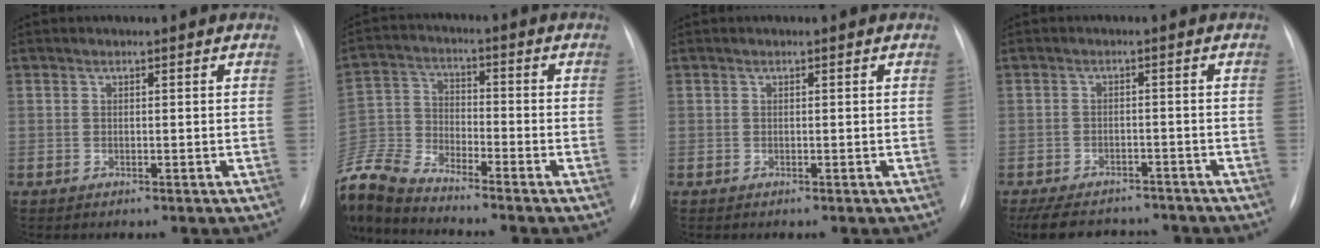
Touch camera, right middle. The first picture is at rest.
{"total": 12.6, "force": [-12.0, 1.2, 3.9], "torque": [-0.093, 0.001, -0.240]}
{"total": 0.0}
{"total": 12.3, "force": [-10.6, 4.7, 4.1], "torque": [-0.085, 0.002, -0.139]}